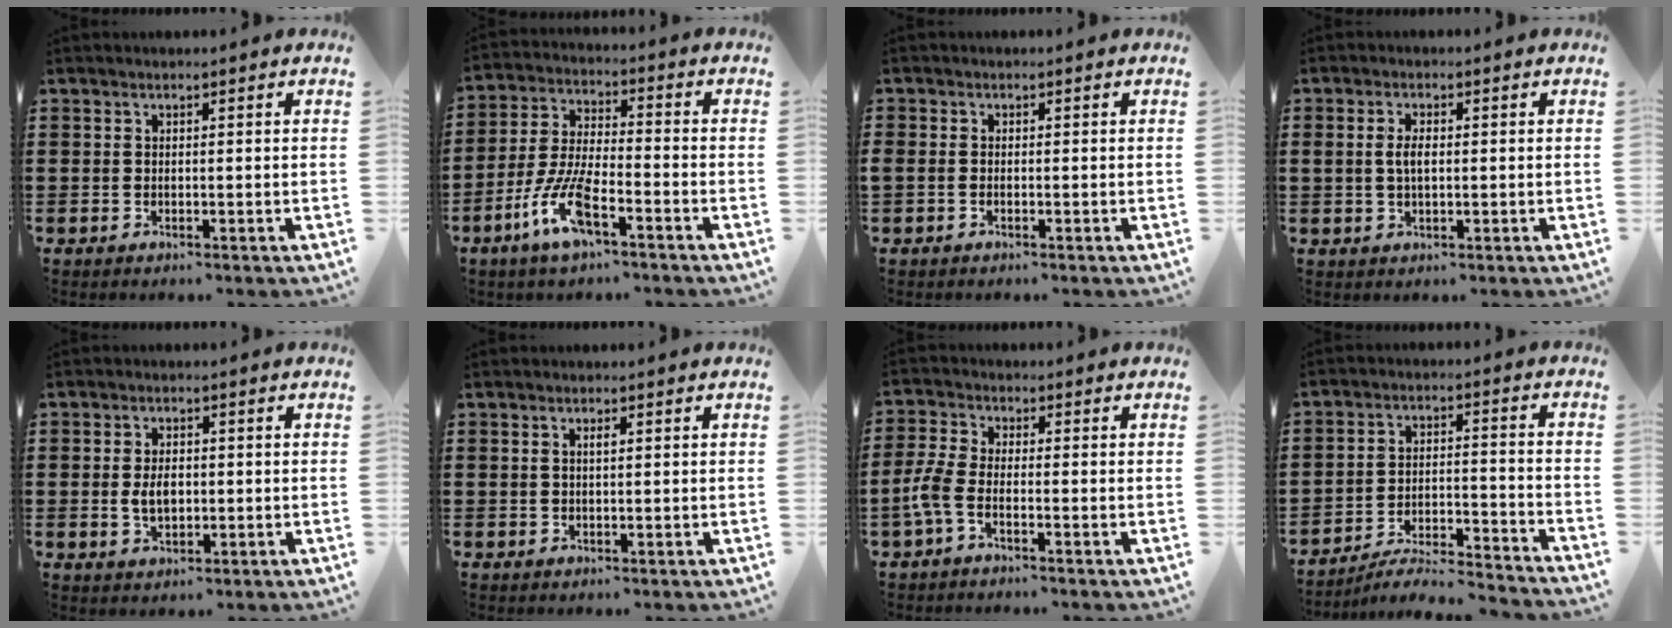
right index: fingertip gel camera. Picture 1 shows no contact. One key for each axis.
{"total": 8.9, "fx": -5.0, "fy": 2.1, "fz": 7.1, "tx": -0.174, "ty": -0.012, "tz": -0.100}
{"total": 0.6, "fx": -0.4, "fy": 0.2, "fz": 0.4, "tx": -0.009, "ty": -0.005, "tz": -0.007}
{"total": 3.0, "fx": 0.2, "fy": 1.4, "fz": 2.7, "tx": -0.062, "ty": 0.003, "tz": 0.000}
{"total": 3.5, "fx": -0.2, "fy": 2.1, "fz": 2.8, "tx": -0.055, "ty": 0.006, "tz": -0.003}
{"total": 1.1, "fx": 0.3, "fy": 0.3, "fz": 1.0, "tx": -0.020, "ty": 0.001, "tz": 0.005}
{"total": 4.1, "fx": -1.8, "fy": 1.4, "fz": 3.4, "tx": -0.095, "ty": -0.010, "tz": -0.042}
{"total": 5.4, "fx": -5.1, "fy": 0.2, "fz": 1.6, "tx": -0.034, "ty": -0.007, "tz": -0.105}